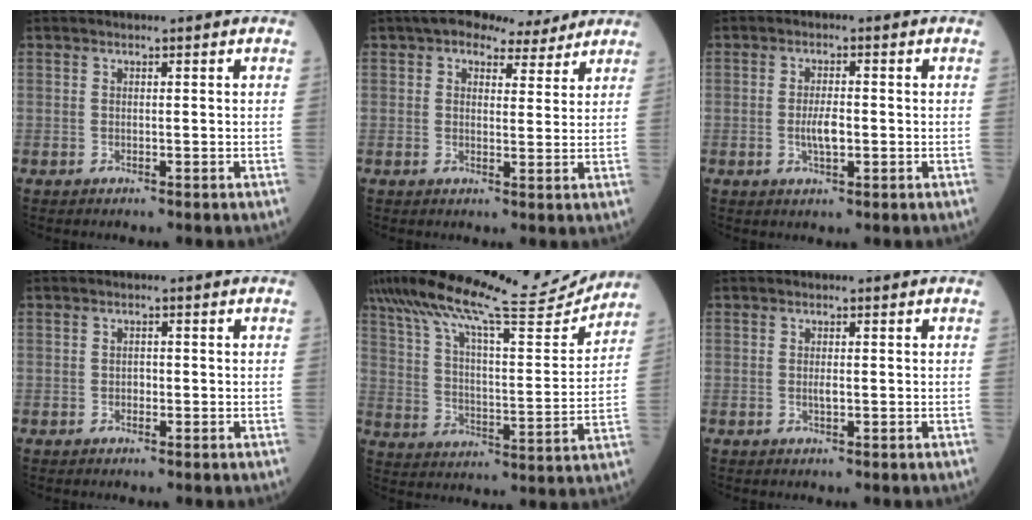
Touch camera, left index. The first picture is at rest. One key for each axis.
{"total": 6.9, "fx": 5.3, "fy": 3.3, "fz": 2.9, "tx": -0.039, "ty": 0.026, "tz": 0.073}
{"total": 3.3, "fx": -0.6, "fy": 1.0, "fz": 3.1, "tx": -0.063, "ty": 0.000, "tz": -0.010}
{"total": 0.8, "fx": -0.2, "fy": 0.6, "fz": 0.5, "tx": -0.006, "ty": 0.003, "tz": -0.007}
{"total": 21.3, "fx": 19.3, "fy": 1.4, "fz": 9.1, "tx": -0.171, "ty": -0.007, "tz": 0.290}
{"total": 0.8, "fx": -0.1, "fy": 0.2, "fz": 0.8, "tx": -0.017, "ty": -0.002, "tz": 0.000}